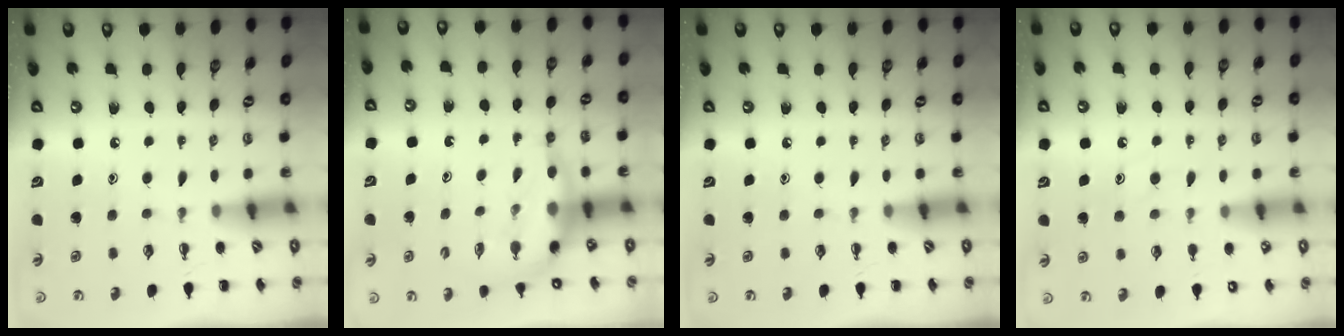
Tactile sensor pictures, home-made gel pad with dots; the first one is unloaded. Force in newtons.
{"total": 7.7, "press": 7.6, "slide": 0.9}
{"total": 0.0}
{"total": 7.6, "press": 7.5, "slide": 1.1}